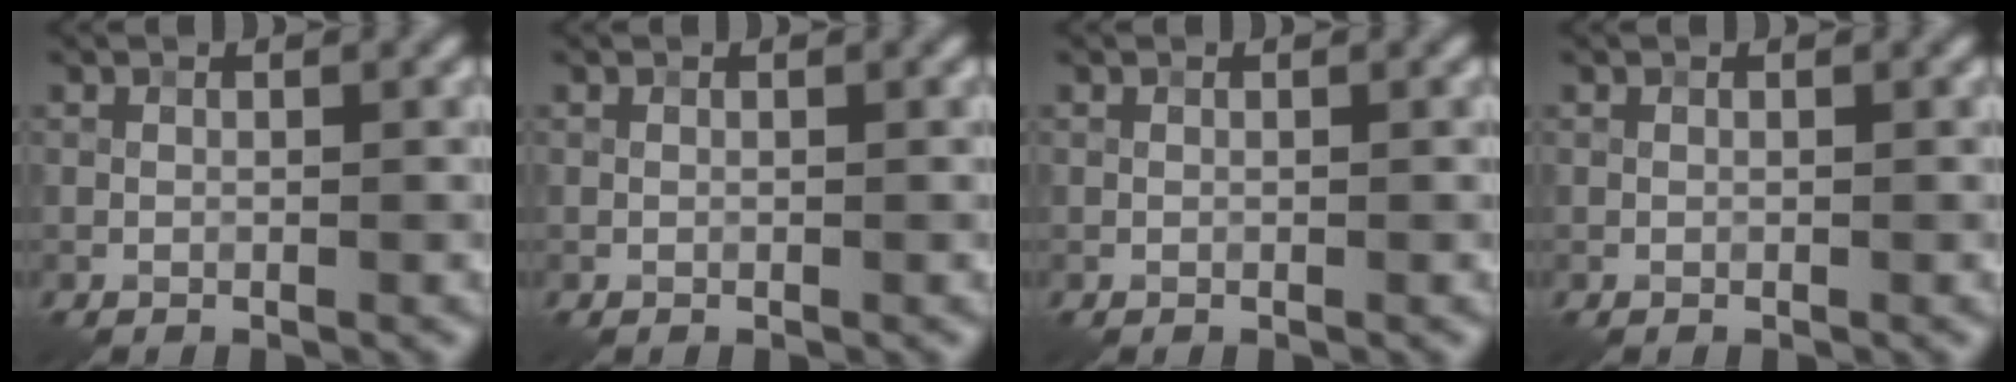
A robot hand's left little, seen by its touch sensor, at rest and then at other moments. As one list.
[{"total": 0.0}, {"total": 0.0}, {"total": 0.0}]